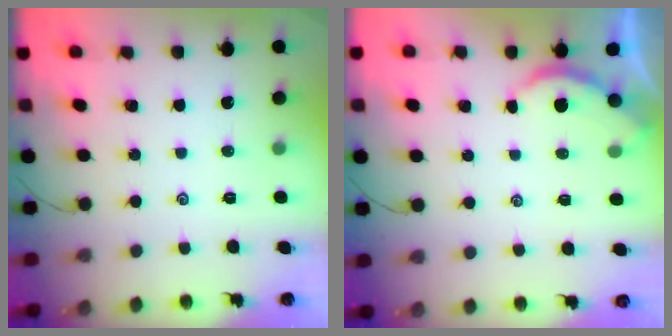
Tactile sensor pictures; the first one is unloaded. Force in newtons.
{"total": 2.0, "press": 2.0, "slide": 0.2}